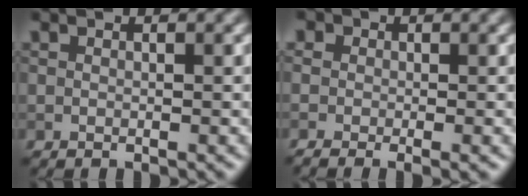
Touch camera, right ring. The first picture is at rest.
{"total": 3.3, "force": [-0.9, 2.4, 2.1], "torque": [-0.028, 0.004, -0.018]}